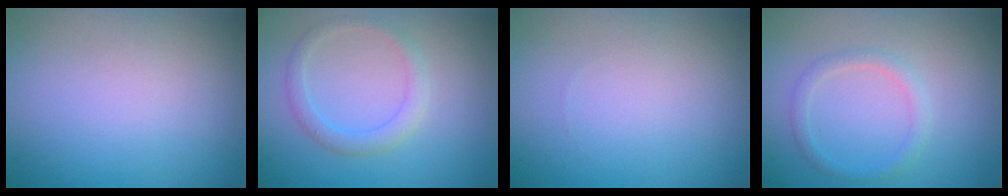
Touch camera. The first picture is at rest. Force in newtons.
{"total": 2.0, "press": 2.0, "slide": 0.1}
{"total": 0.0}
{"total": 1.6, "press": 1.6, "slide": 0.1}